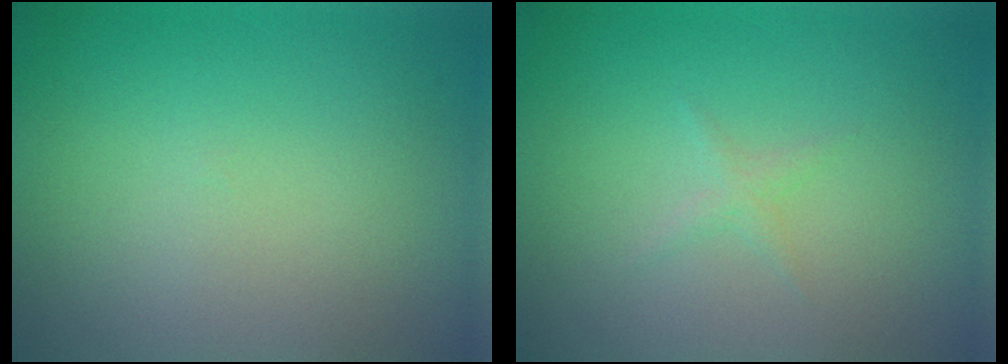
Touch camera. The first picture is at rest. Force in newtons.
{"total": 0.7, "press": 0.7, "slide": 0.0}